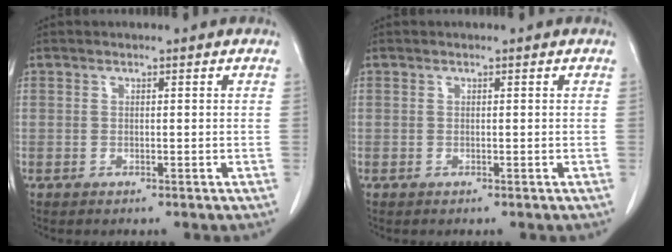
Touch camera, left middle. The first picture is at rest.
{"total": 0.0}